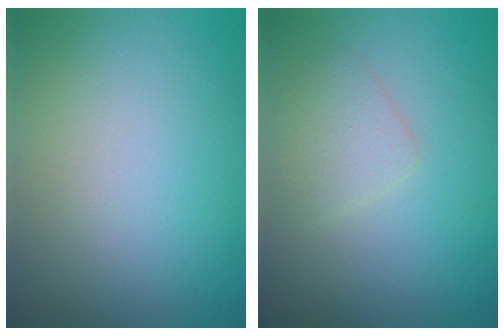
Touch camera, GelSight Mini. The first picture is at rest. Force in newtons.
{"total": 2.2, "press": 2.2, "slide": 0.2}